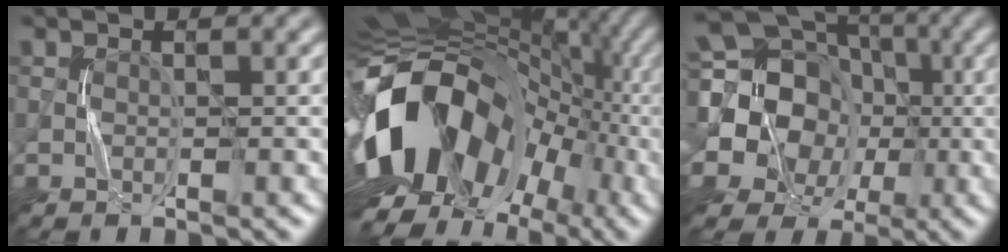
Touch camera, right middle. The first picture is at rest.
{"total": 15.8, "force": [-3.8, 10.9, 10.8], "torque": [-0.202, -0.007, -0.071]}
{"total": 17.0, "force": [1.6, 15.1, 7.6], "torque": [-0.180, 0.028, -0.013]}